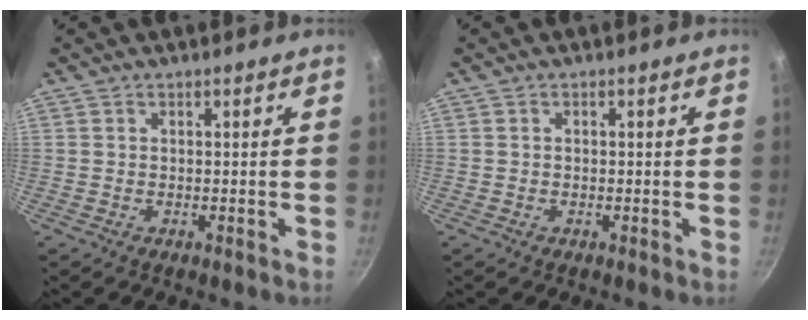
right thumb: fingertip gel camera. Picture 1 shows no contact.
{"total": 0.0}